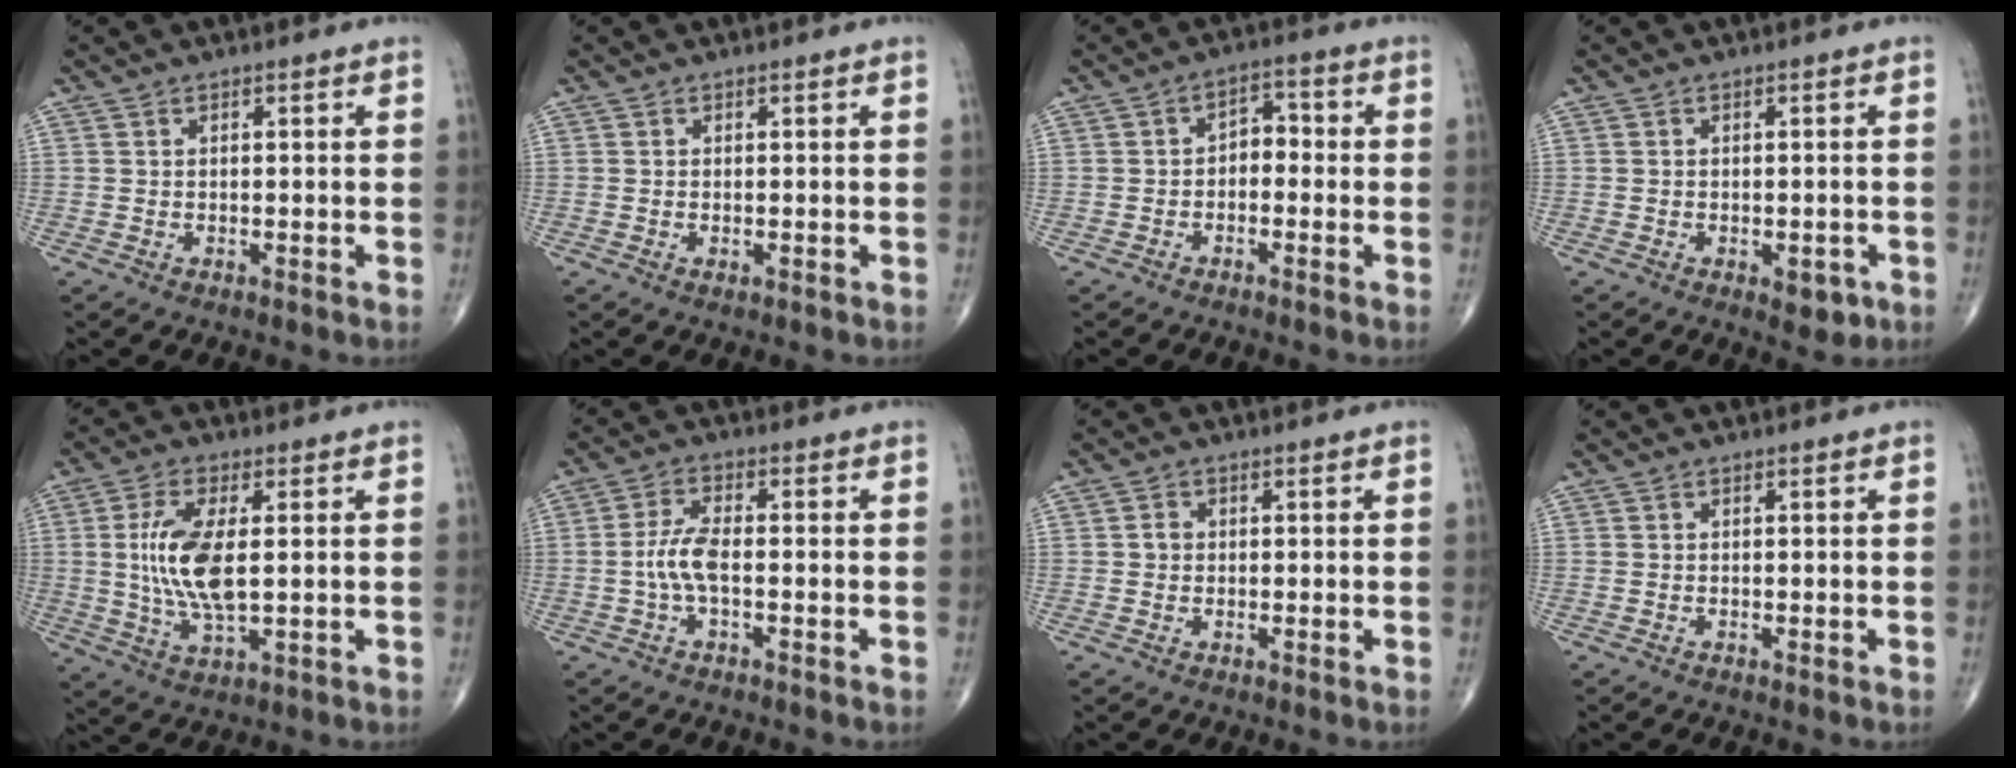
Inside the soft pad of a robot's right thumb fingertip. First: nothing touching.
{"total": 0.6, "force": [-0.2, 0.3, 0.5], "torque": [-0.010, 0.001, -0.001]}
{"total": 4.2, "force": [-0.8, 2.8, 3.0], "torque": [-0.027, 0.023, -0.025]}
{"total": 3.6, "force": [-1.5, 1.9, 2.7], "torque": [-0.020, 0.004, -0.012]}
{"total": 11.5, "force": [0.9, 4.6, 10.5], "torque": [-0.220, -0.012, 0.021]}
{"total": 5.3, "force": [-1.0, 1.9, 4.8], "torque": [-0.107, 0.014, -0.024]}
{"total": 1.6, "force": [0.0, 1.4, 0.7], "torque": [-0.004, 0.005, -0.002]}
{"total": 0.0}